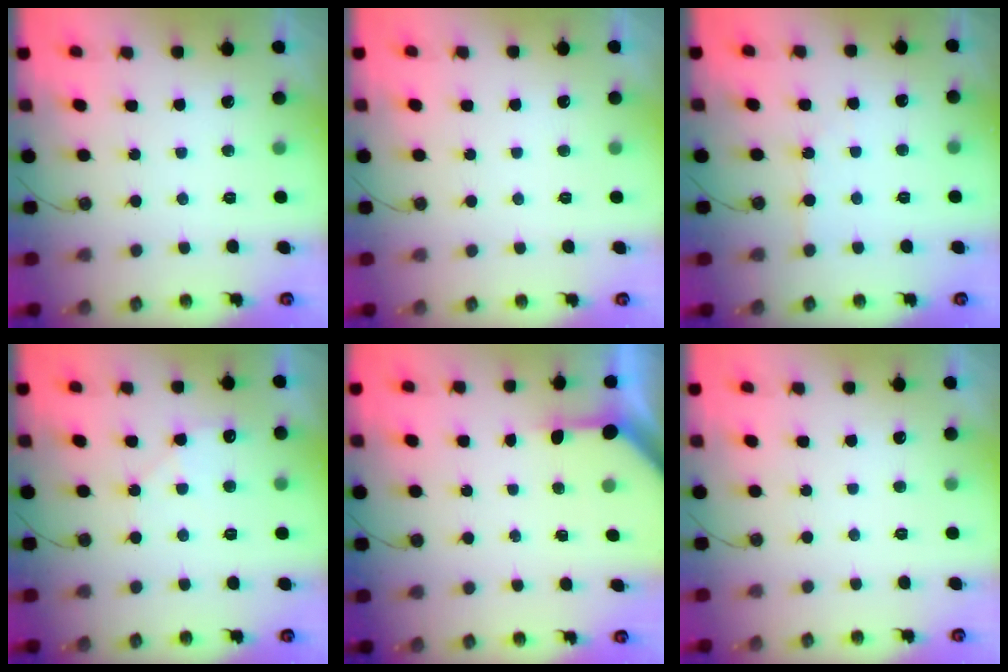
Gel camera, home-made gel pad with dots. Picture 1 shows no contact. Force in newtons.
{"total": 0.0}
{"total": 2.5, "press": 2.5, "slide": 0.4}
{"total": 5.4, "press": 5.4, "slide": 0.8}
{"total": 3.3, "press": 3.3, "slide": 0.3}
{"total": 0.0}